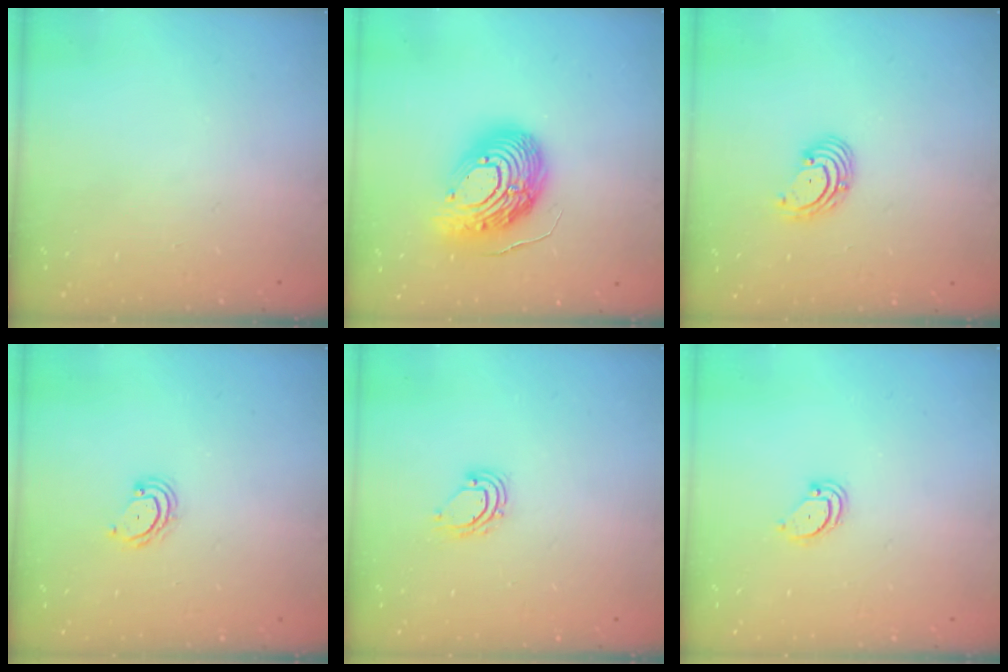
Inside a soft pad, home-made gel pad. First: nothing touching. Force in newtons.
{"total": 17.3, "press": 17.2, "slide": 1.6}
{"total": 2.9, "press": 2.9, "slide": 0.1}
{"total": 4.1, "press": 4.1, "slide": 0.6}
{"total": 5.4, "press": 5.4, "slide": 0.3}
{"total": 2.6, "press": 2.6, "slide": 0.2}